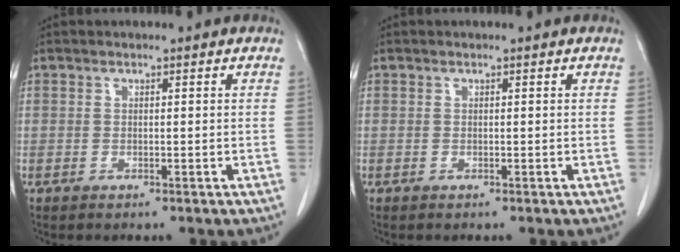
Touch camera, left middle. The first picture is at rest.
{"total": 0.0}